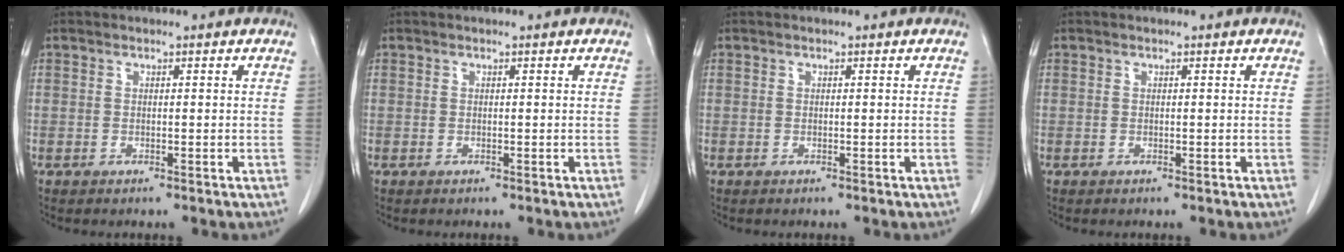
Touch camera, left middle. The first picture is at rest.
{"total": 0.0}
{"total": 0.0}
{"total": 0.0}